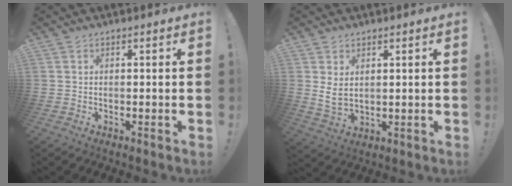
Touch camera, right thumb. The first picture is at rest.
{"total": 4.8, "force": [2.3, 2.6, 3.3], "torque": [-0.051, -0.018, 0.041]}